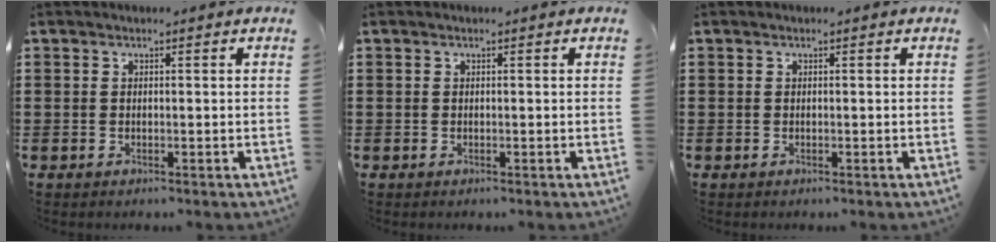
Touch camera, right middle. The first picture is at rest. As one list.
[{"total": 0.0}, {"total": 0.0}]